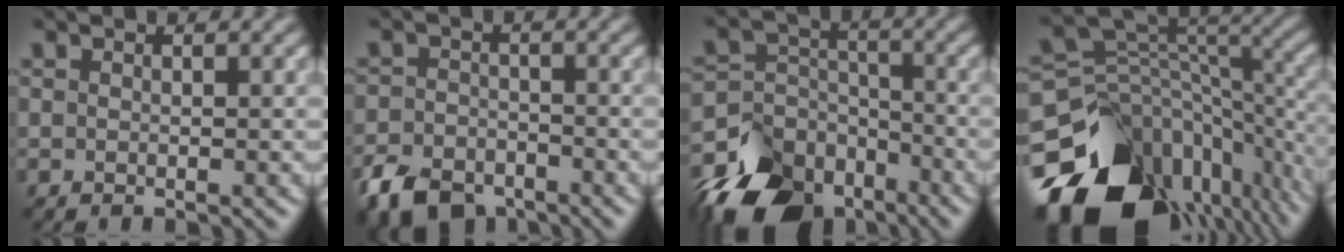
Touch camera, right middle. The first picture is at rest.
{"total": 5.4, "force": [-3.9, 3.1, 2.1], "torque": [-0.052, -0.003, -0.081]}
{"total": 11.8, "force": [-9.0, 6.8, 3.5], "torque": [-0.069, -0.014, -0.151]}
{"total": 18.2, "force": [-10.8, 11.9, 8.5], "torque": [-0.182, -0.026, -0.146]}